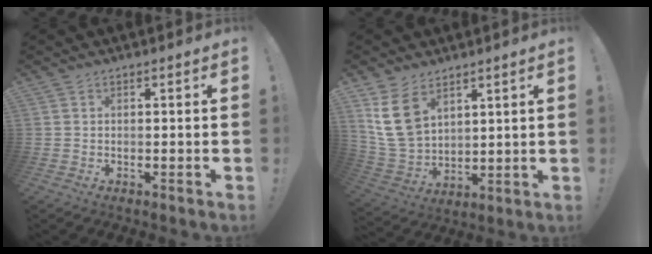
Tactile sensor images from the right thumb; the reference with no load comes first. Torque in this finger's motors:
{"motor_torque": [0.67, 2.53, 0.34, 0.23, 0.16]}